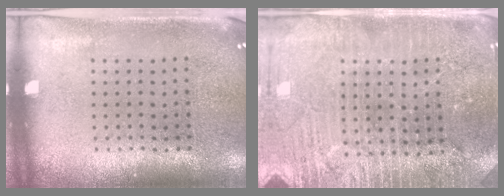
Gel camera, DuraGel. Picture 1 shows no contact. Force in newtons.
{"total": 4.0, "press": 3.8, "slide": 1.2}